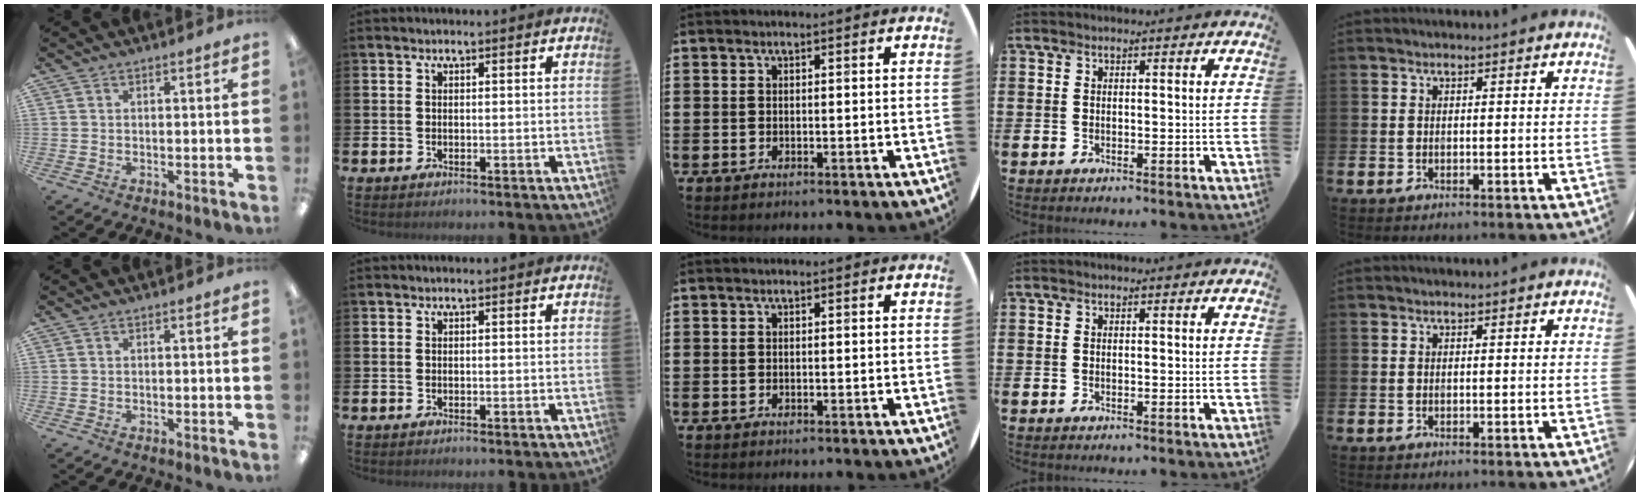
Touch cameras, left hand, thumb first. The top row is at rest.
{}